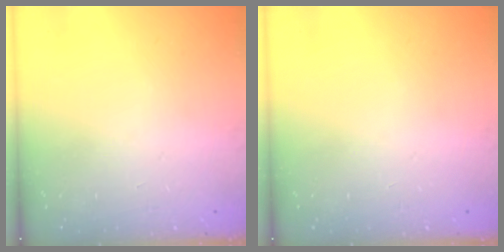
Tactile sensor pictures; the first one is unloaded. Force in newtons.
{"total": 0.0}